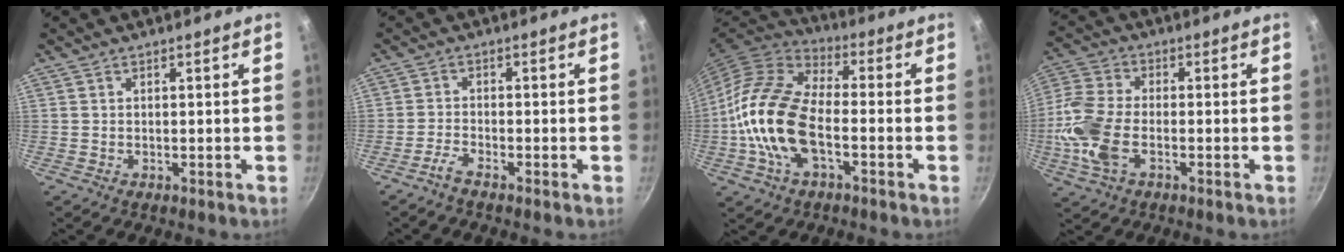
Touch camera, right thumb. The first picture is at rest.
{"total": 2.3, "force": [-2.0, 0.2, 1.1], "torque": [-0.030, 0.016, -0.045]}
{"total": 17.7, "force": [-3.8, 9.4, 14.5], "torque": [-0.269, 0.033, -0.087]}
{"total": 11.9, "force": [-2.8, 6.7, 9.5], "torque": [-0.207, 0.020, -0.071]}